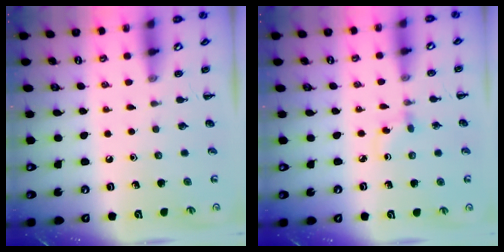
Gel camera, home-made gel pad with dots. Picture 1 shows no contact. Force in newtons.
{"total": 2.5, "press": 2.2, "slide": 1.1}